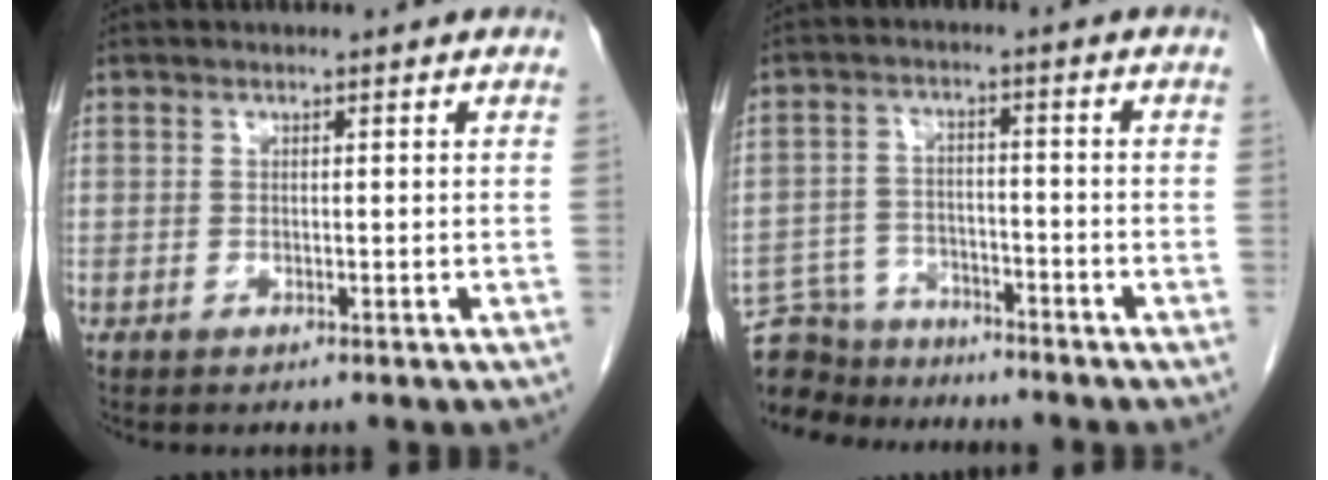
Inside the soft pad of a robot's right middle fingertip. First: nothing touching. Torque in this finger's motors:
{"motor_torque": [0.12, 0.07, -0.02, -0.06]}